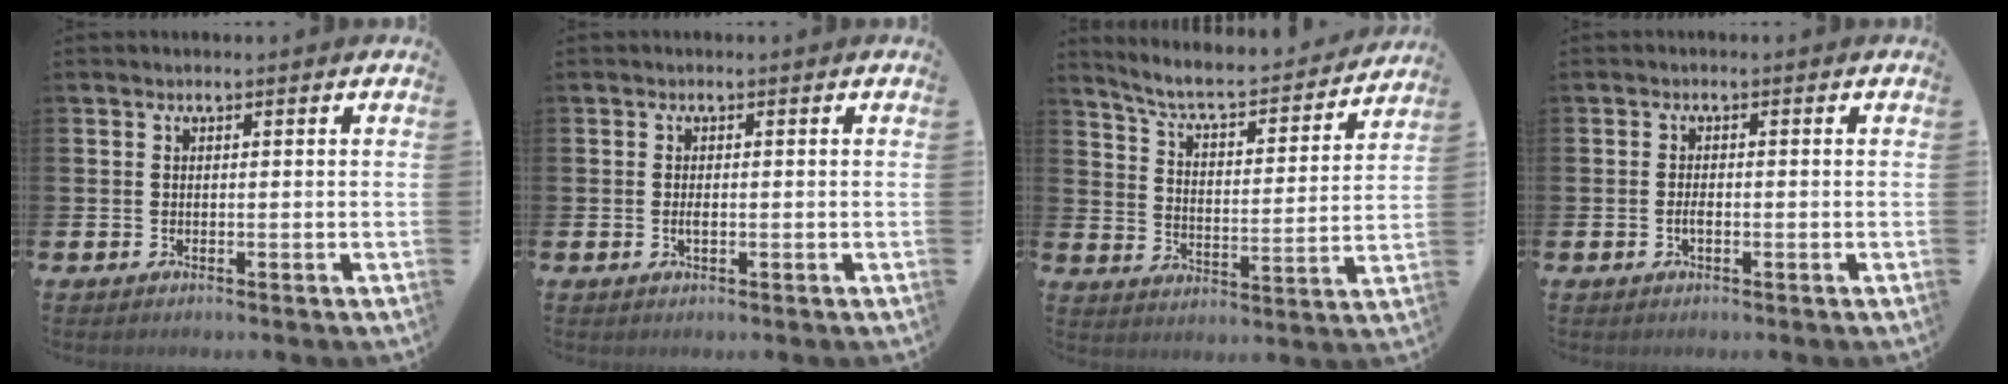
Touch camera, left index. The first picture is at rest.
{"total": 1.1, "force": [-0.1, 0.4, 1.0], "torque": [-0.023, 0.002, -0.002]}
{"total": 6.9, "force": [6.2, 1.1, 2.6], "torque": [-0.082, -0.048, 0.102]}
{"total": 1.4, "force": [-0.4, 0.6, 1.2], "torque": [-0.017, -0.001, -0.009]}